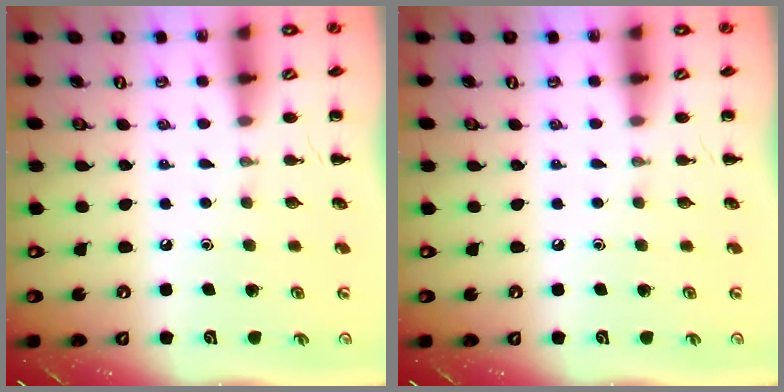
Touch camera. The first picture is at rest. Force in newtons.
{"total": 0.0}